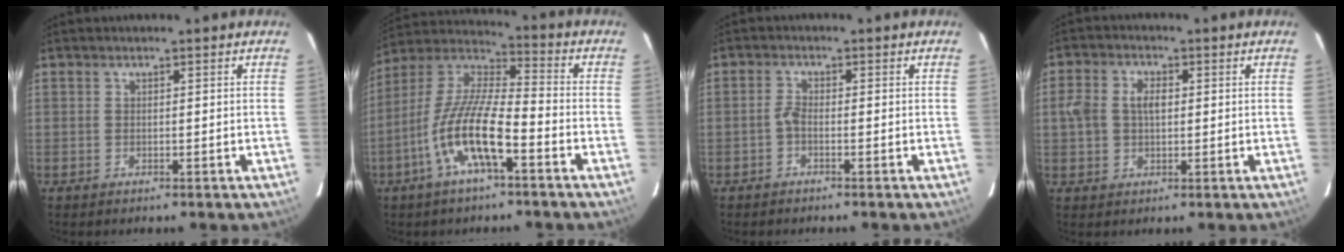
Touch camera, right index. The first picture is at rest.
{"total": 13.8, "force": [-6.2, 3.1, 11.9], "torque": [-0.241, -0.004, -0.123]}
{"total": 1.5, "force": [-1.0, 0.5, 1.0], "torque": [-0.027, 0.005, -0.022]}
{"total": 5.8, "force": [0.4, 4.0, 4.2], "torque": [-0.085, 0.014, 0.008]}